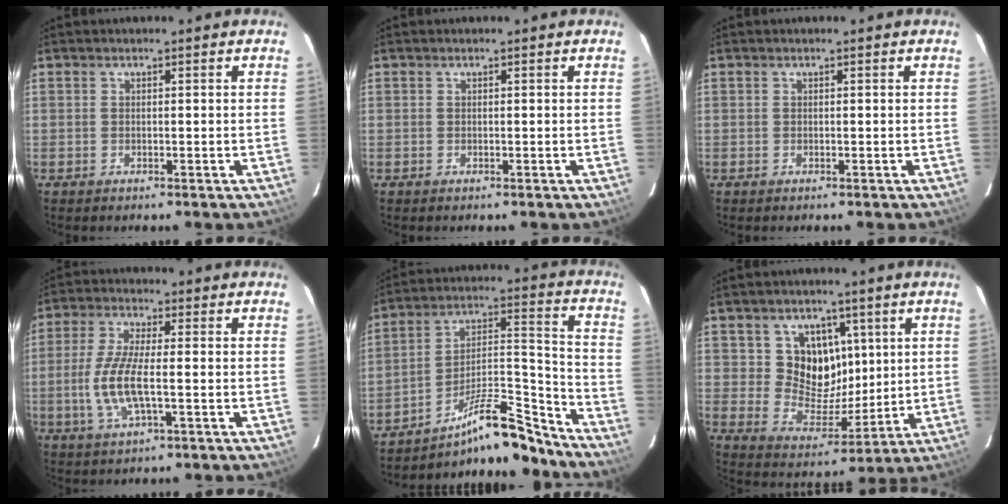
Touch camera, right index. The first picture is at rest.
{"total": 0.0}
{"total": 0.0}
{"total": 9.5, "force": [-1.7, 2.5, 9.0], "torque": [-0.187, -0.005, -0.036]}
{"total": 16.3, "force": [-14.4, 3.0, 7.1], "torque": [-0.120, 0.034, -0.229]}
{"total": 10.4, "force": [3.5, 8.8, 4.3], "torque": [-0.078, -0.007, 0.074]}